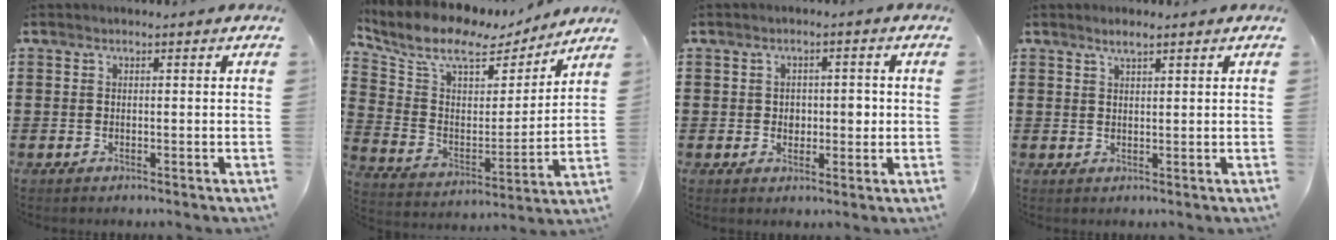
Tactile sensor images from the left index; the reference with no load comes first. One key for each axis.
{"total": 9.6, "fx": 7.5, "fy": 3.9, "fz": 4.6, "tx": -0.122, "ty": -0.041, "tz": 0.124}
{"total": 2.8, "fx": 0.1, "fy": 1.8, "fz": 2.1, "tx": -0.029, "ty": -0.001, "tz": -0.005}
{"total": 2.0, "fx": 1.5, "fy": 0.3, "fz": 1.2, "tx": -0.025, "ty": 0.002, "tz": 0.027}